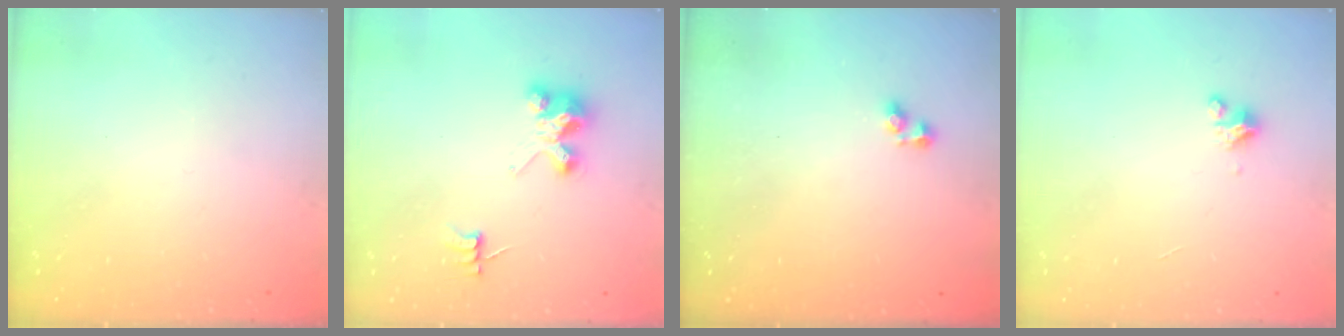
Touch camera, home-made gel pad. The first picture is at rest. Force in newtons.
{"total": 4.5, "press": 4.5, "slide": 0.1}
{"total": 3.0, "press": 3.0, "slide": 0.4}
{"total": 2.5, "press": 2.5, "slide": 0.3}